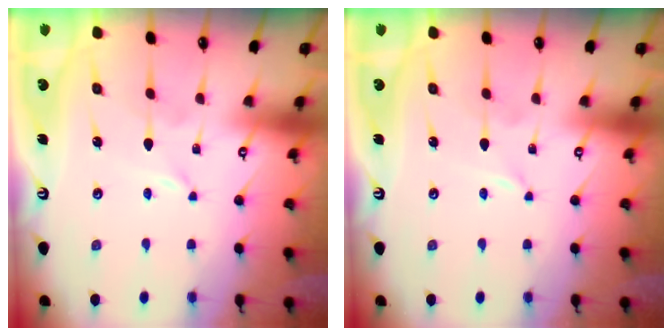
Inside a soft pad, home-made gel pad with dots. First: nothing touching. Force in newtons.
{"total": 0.0}